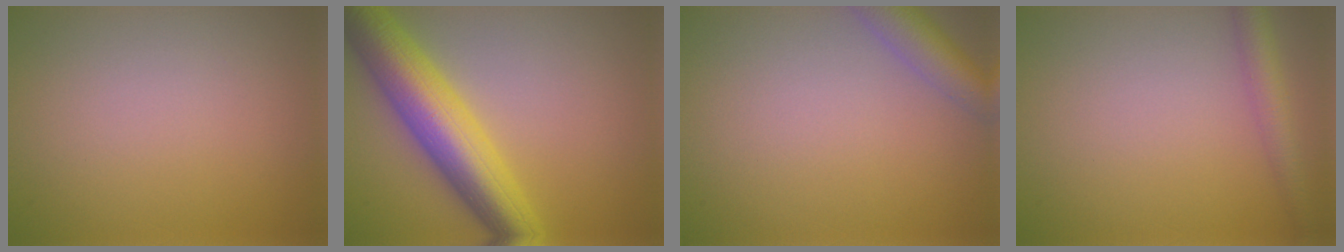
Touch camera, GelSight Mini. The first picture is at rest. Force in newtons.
{"total": 9.2, "press": 9.2, "slide": 0.2}
{"total": 4.2, "press": 4.2, "slide": 0.3}
{"total": 2.9, "press": 2.9, "slide": 0.1}